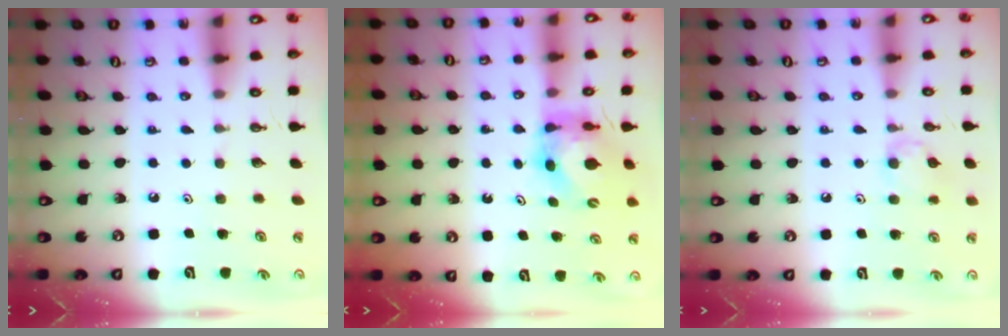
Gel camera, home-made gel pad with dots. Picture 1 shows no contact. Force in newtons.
{"total": 5.8, "press": 5.8, "slide": 0.6}
{"total": 7.7, "press": 7.7, "slide": 0.7}